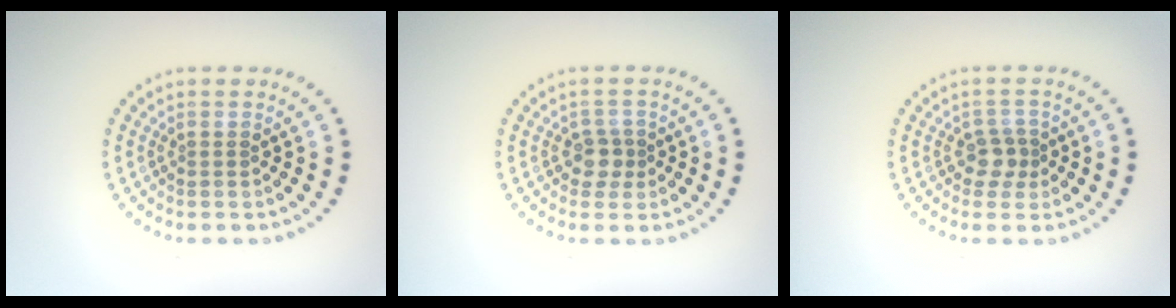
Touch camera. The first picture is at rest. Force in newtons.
{"total": 1.9, "press": 1.6, "slide": 0.9}
{"total": 2.1, "press": 1.7, "slide": 1.1}